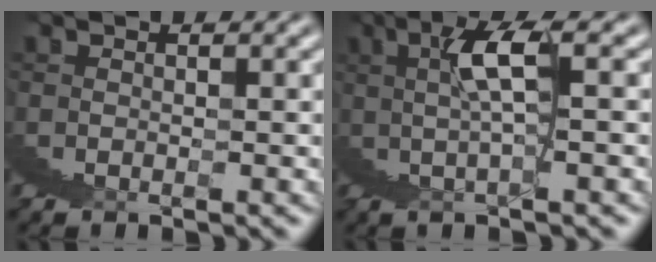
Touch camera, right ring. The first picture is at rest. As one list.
[{"total": 4.5, "force": [3.0, -0.8, 3.3], "torque": [-0.046, 0.037, 0.041]}]